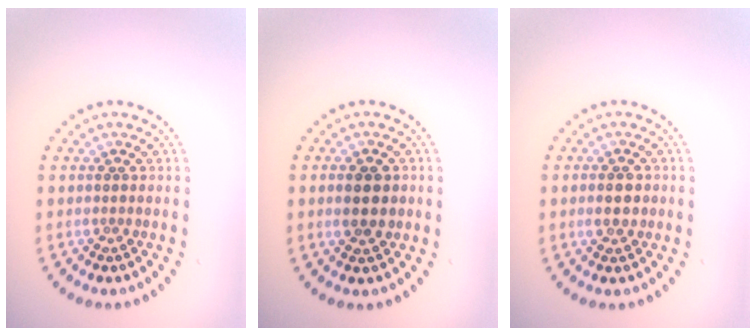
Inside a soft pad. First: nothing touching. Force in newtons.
{"total": 2.4, "press": 2.4, "slide": 0.2}
{"total": 2.3, "press": 2.3, "slide": 0.1}